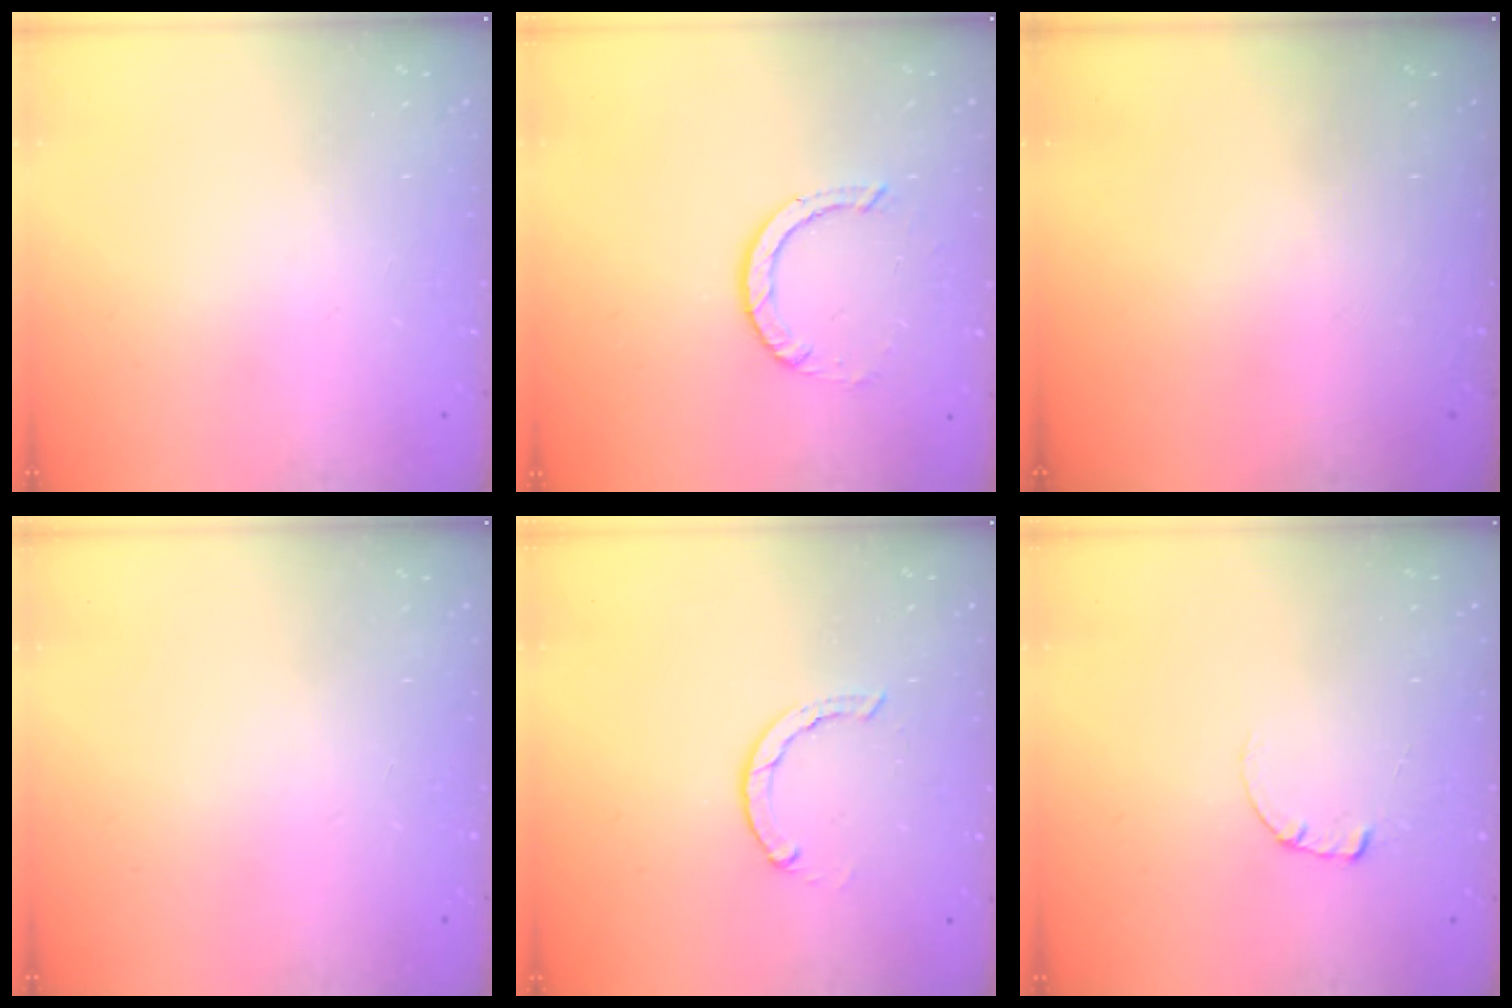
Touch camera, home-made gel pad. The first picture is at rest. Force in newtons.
{"total": 2.9, "press": 2.9, "slide": 0.2}
{"total": 0.0}
{"total": 2.4, "press": 2.4, "slide": 0.2}
{"total": 2.1, "press": 2.1, "slide": 0.3}
{"total": 0.6, "press": 0.5, "slide": 0.2}